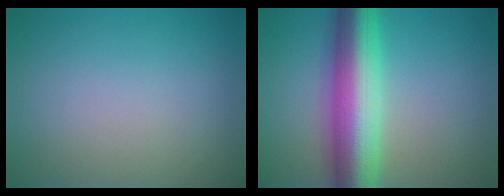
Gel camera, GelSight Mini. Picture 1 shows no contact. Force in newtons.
{"total": 10.1, "press": 10.1, "slide": 0.1}